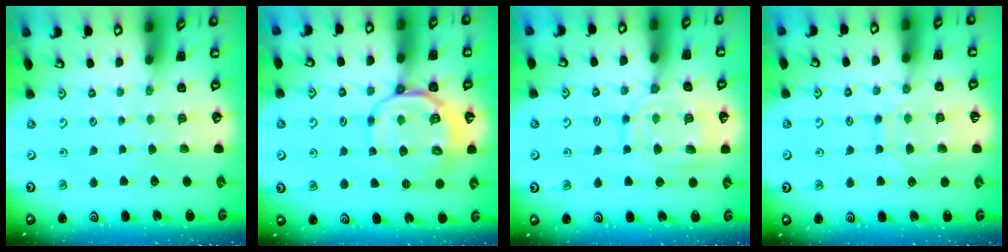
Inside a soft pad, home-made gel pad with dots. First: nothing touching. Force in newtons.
{"total": 11.9, "press": 11.7, "slide": 2.4}
{"total": 14.2, "press": 14.1, "slide": 1.4}
{"total": 10.3, "press": 10.2, "slide": 0.9}